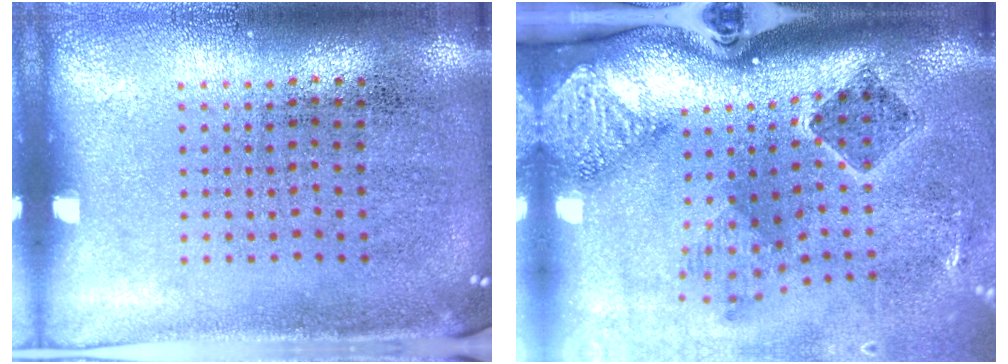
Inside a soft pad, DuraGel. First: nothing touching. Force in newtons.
{"total": 2.8, "press": 1.8, "slide": 2.1}